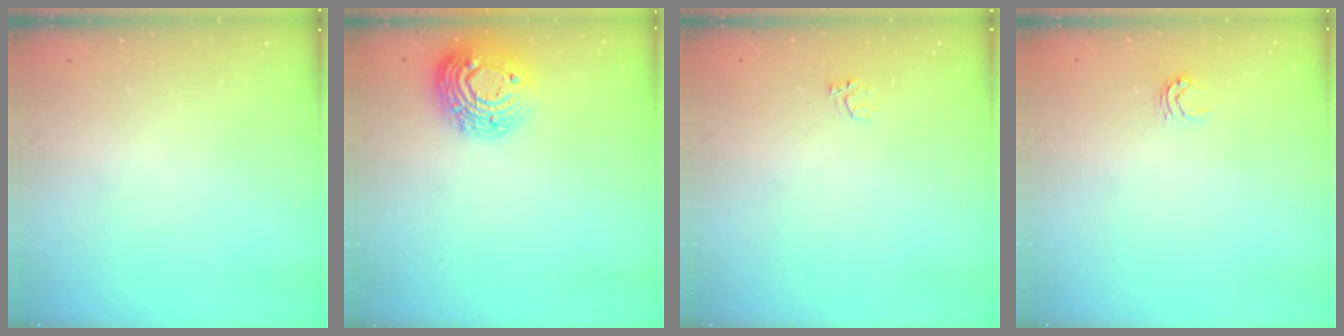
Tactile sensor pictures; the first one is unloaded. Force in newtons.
{"total": 14.1, "press": 14.1, "slide": 0.9}
{"total": 2.4, "press": 2.3, "slide": 0.5}
{"total": 3.3, "press": 3.3, "slide": 0.4}